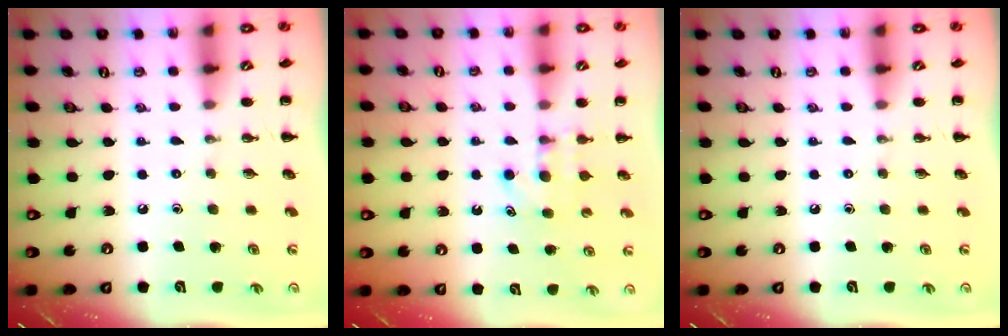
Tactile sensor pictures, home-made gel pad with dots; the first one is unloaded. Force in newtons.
{"total": 5.0, "press": 4.8, "slide": 1.4}
{"total": 0.0}